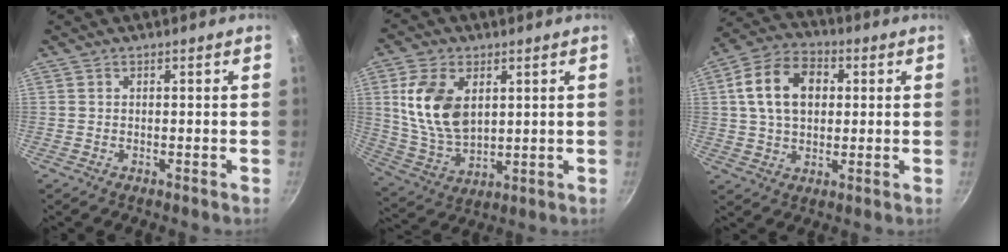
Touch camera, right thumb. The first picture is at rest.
{"total": 13.6, "force": [3.4, 8.6, 10.0], "torque": [-0.177, -0.021, 0.077]}
{"total": 13.2, "force": [2.6, 9.2, 9.1], "torque": [-0.141, 0.015, 0.031]}